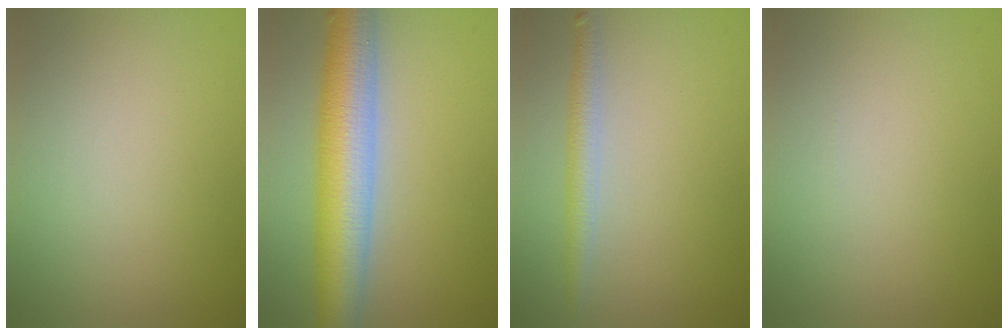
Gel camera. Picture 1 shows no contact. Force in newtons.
{"total": 8.8, "press": 8.8, "slide": 0.1}
{"total": 2.2, "press": 2.2, "slide": 0.1}
{"total": 0.0}